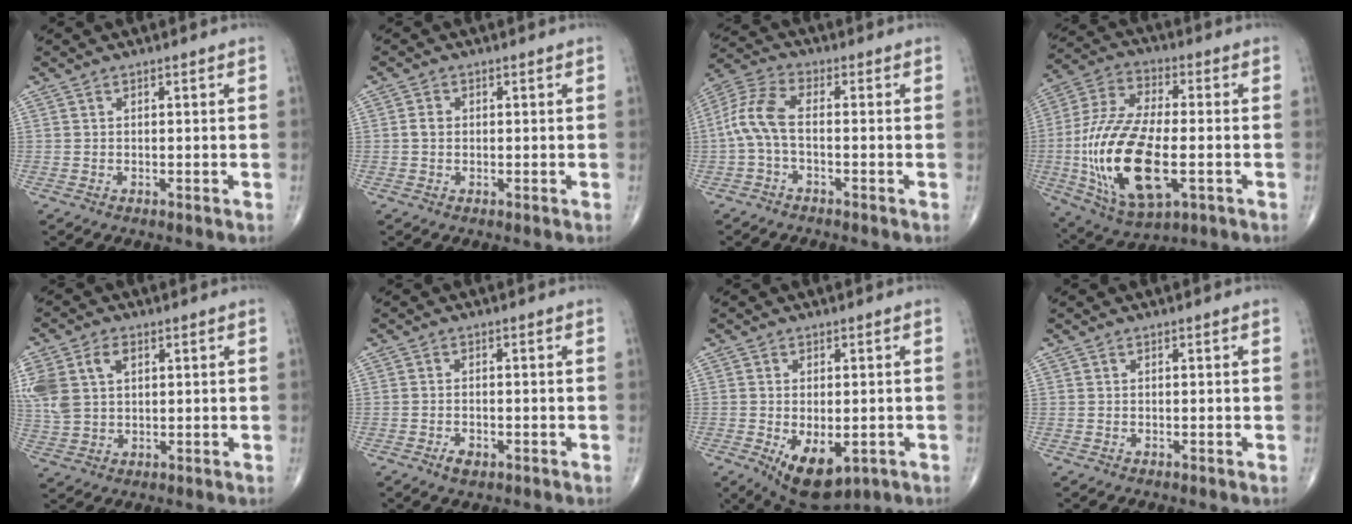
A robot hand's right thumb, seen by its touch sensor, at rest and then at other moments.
{"total": 1.8, "force": [0.0, 1.4, 1.0], "torque": [-0.016, 0.004, -0.001]}
{"total": 7.8, "force": [-1.1, 3.5, 6.9], "torque": [-0.159, 0.029, -0.033]}
{"total": 22.0, "force": [-4.0, 10.1, 19.2], "torque": [-0.398, 0.006, -0.059]}
{"total": 11.6, "force": [3.5, 7.9, 7.7], "torque": [-0.186, 0.007, 0.077]}
{"total": 2.4, "force": [-1.2, 1.3, 1.6], "torque": [-0.027, 0.002, -0.020]}
{"total": 9.7, "force": [-3.2, 5.1, 7.6], "torque": [-0.111, -0.011, -0.035]}
{"total": 0.0}